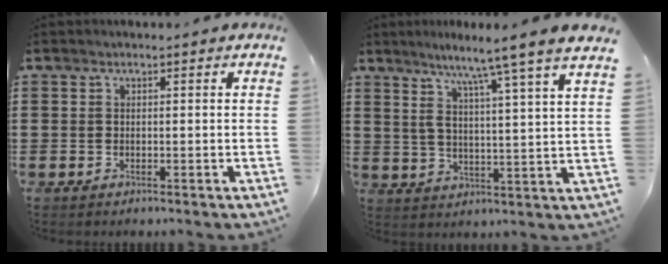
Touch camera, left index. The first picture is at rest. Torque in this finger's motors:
{"motor_torque": [1.98, -0.15, 0.99, 0.21]}